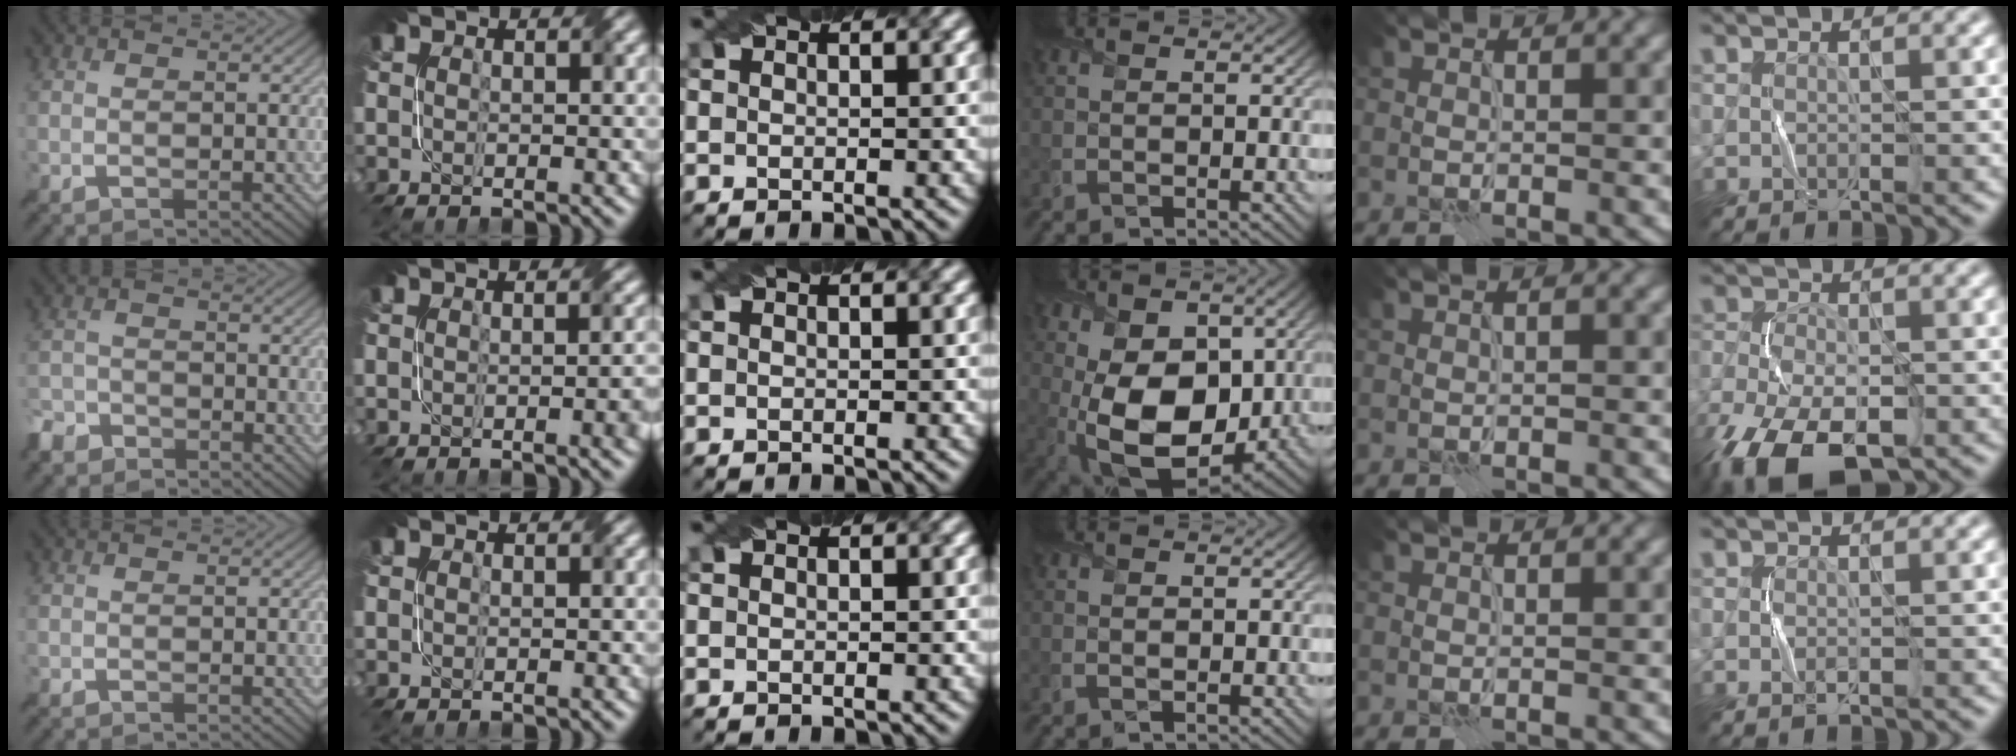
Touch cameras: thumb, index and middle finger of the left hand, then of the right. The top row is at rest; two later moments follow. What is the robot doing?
{"motion": "fold", "object": "bubble wrap"}